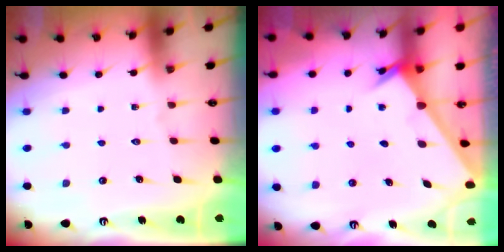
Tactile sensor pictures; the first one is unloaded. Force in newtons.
{"total": 2.4, "press": 2.4, "slide": 0.2}